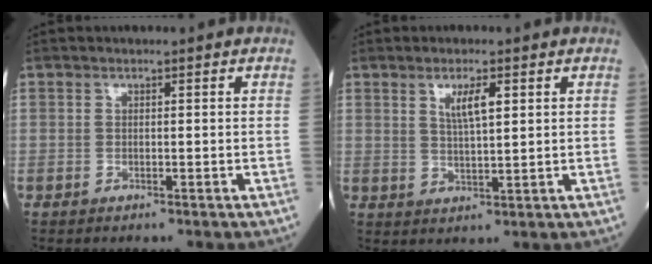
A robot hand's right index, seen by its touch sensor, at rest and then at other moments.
{"total": 4.0, "force": [1.7, 0.7, 3.6], "torque": [-0.067, 0.002, 0.033]}